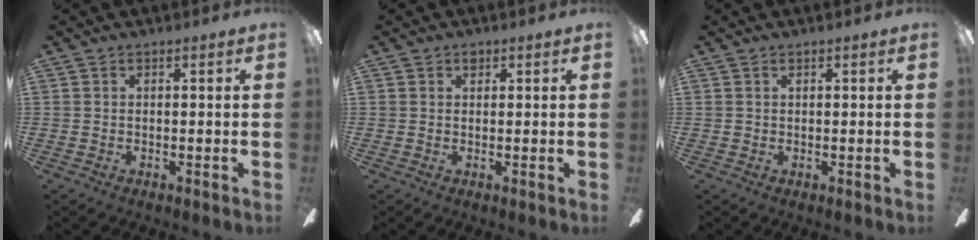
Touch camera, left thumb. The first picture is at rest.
{"total": 1.2, "force": [0.8, 0.7, 0.6], "torque": [-0.005, 0.000, 0.013]}
{"total": 0.7, "force": [0.3, 0.5, 0.4], "torque": [-0.009, 0.003, 0.006]}